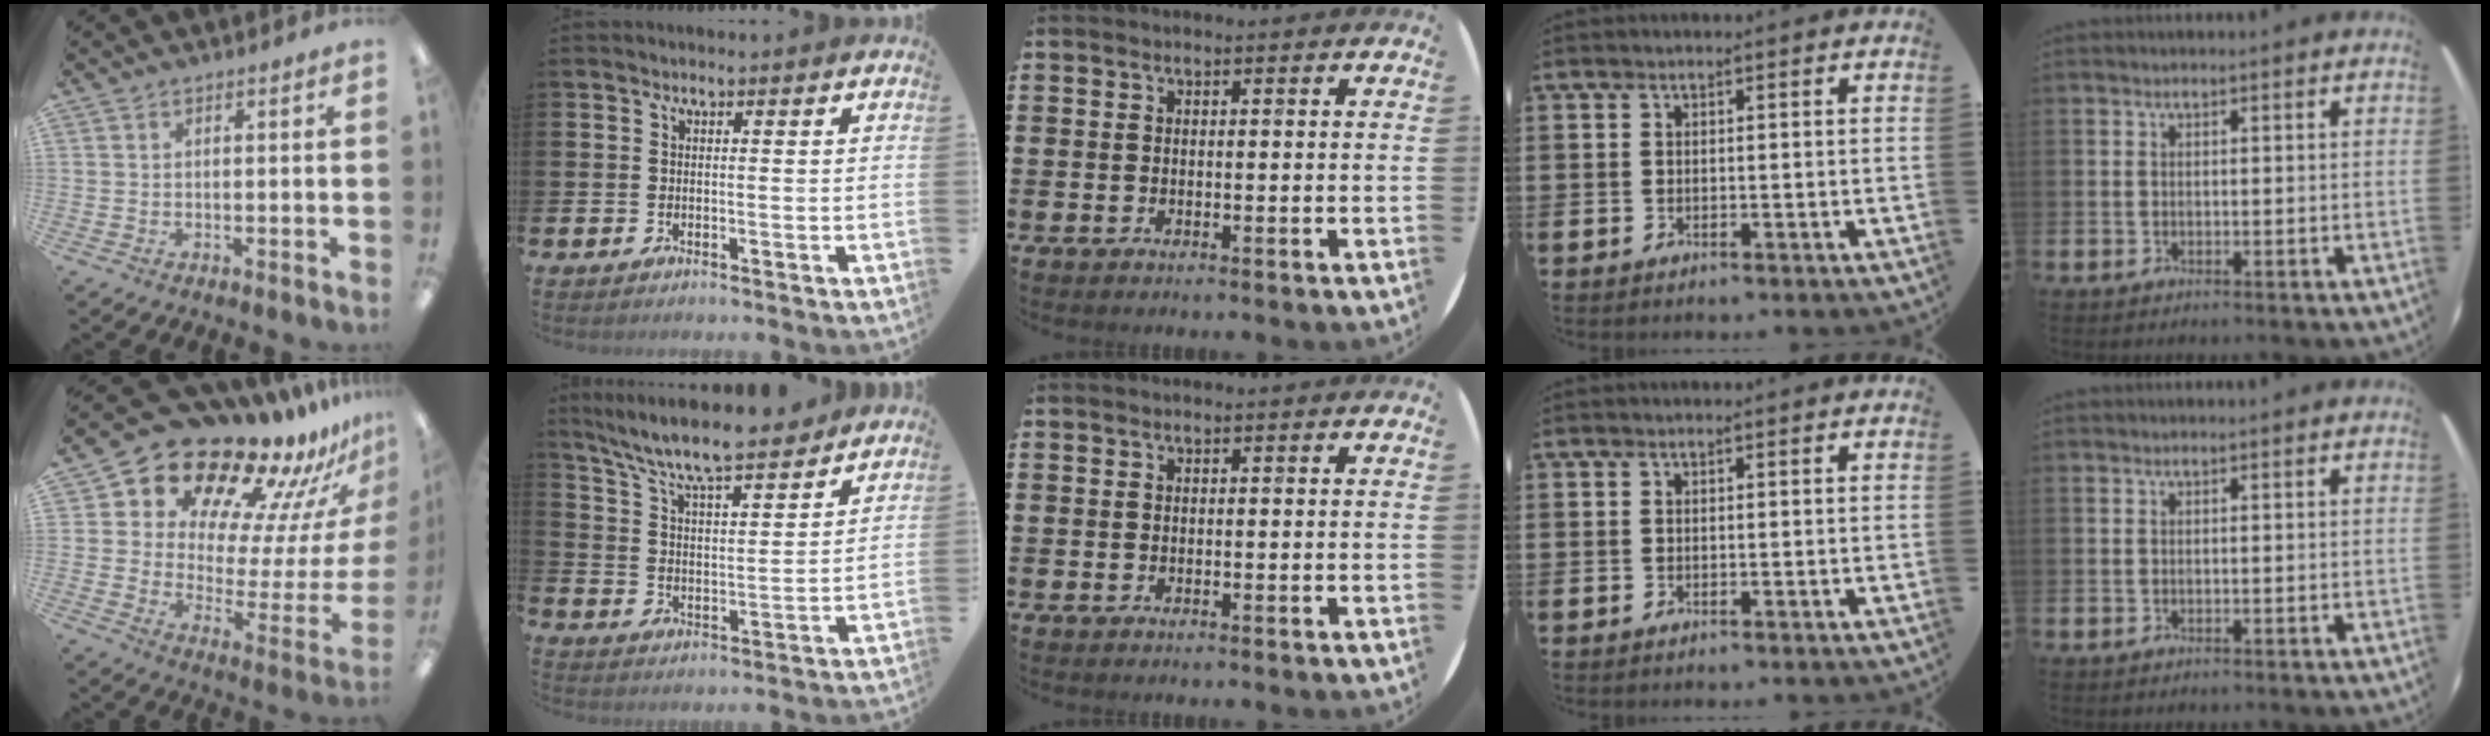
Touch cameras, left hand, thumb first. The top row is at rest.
{"thumb": {"total": 18.0, "force": [16.1, 6.0, 5.2], "torque": [-0.078, -0.150, 0.271]}, "index": {"total": 9.0, "force": [8.3, 1.2, 3.3], "torque": [-0.096, -0.059, 0.142]}}